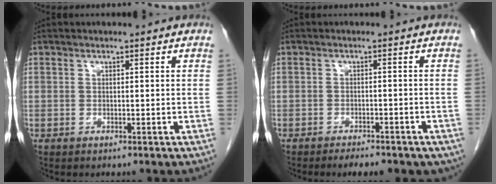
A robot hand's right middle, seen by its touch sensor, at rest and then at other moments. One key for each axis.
{"total": 6.2, "fx": -4.8, "fy": 2.2, "fz": 3.3, "tx": -0.036, "ty": -0.002, "tz": -0.055}